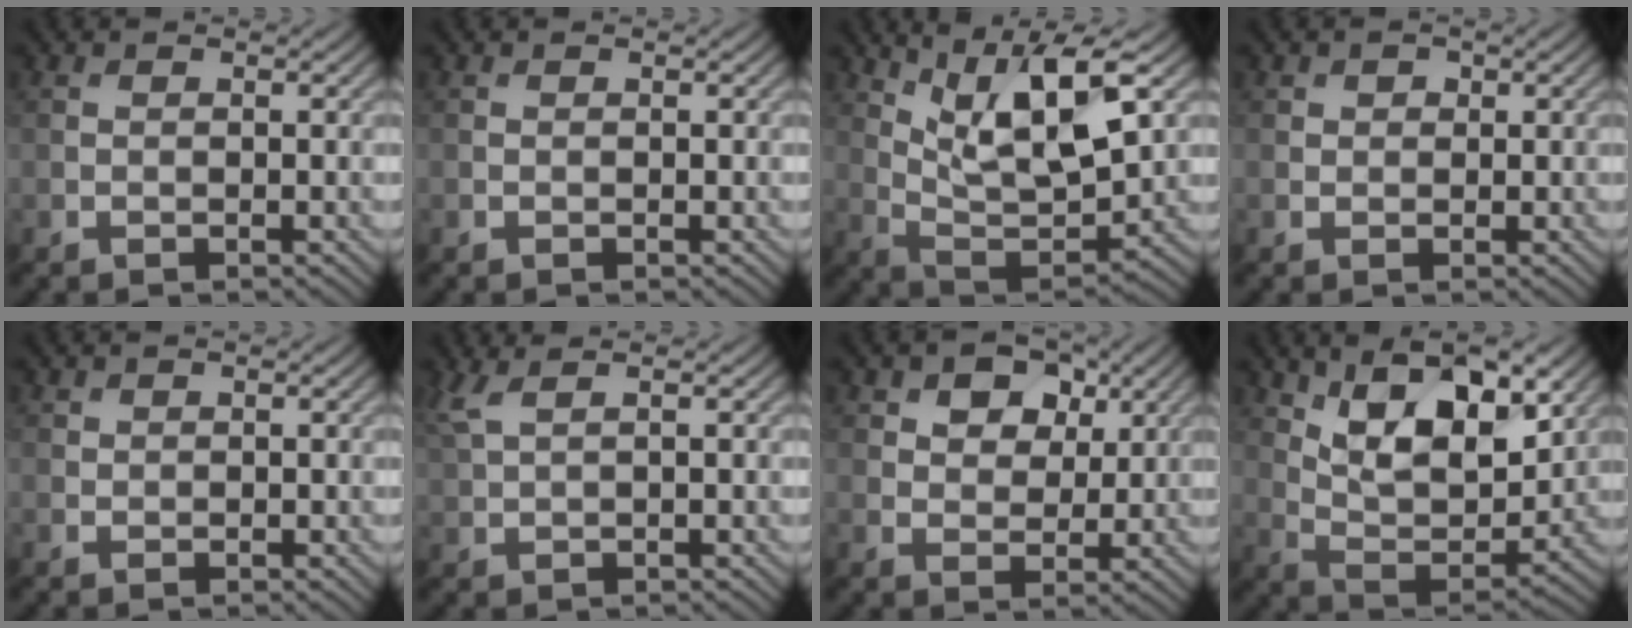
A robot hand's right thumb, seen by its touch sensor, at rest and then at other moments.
{"total": 0.0}
{"total": 12.5, "force": [6.4, 4.1, 9.9], "torque": [-0.197, 0.002, 0.114]}
{"total": 1.2, "force": [0.5, 1.0, 0.4], "torque": [-0.004, -0.001, 0.007]}
{"total": 0.7, "force": [0.3, 0.6, 0.1], "torque": [0.001, -0.003, 0.006]}
{"total": 3.1, "force": [1.7, 0.8, 2.4], "torque": [-0.068, 0.014, 0.040]}
{"total": 6.2, "force": [3.0, 4.1, 3.4], "torque": [-0.058, -0.008, 0.045]}
{"total": 14.5, "force": [7.6, 6.5, 10.5], "torque": [-0.194, -0.006, 0.126]}